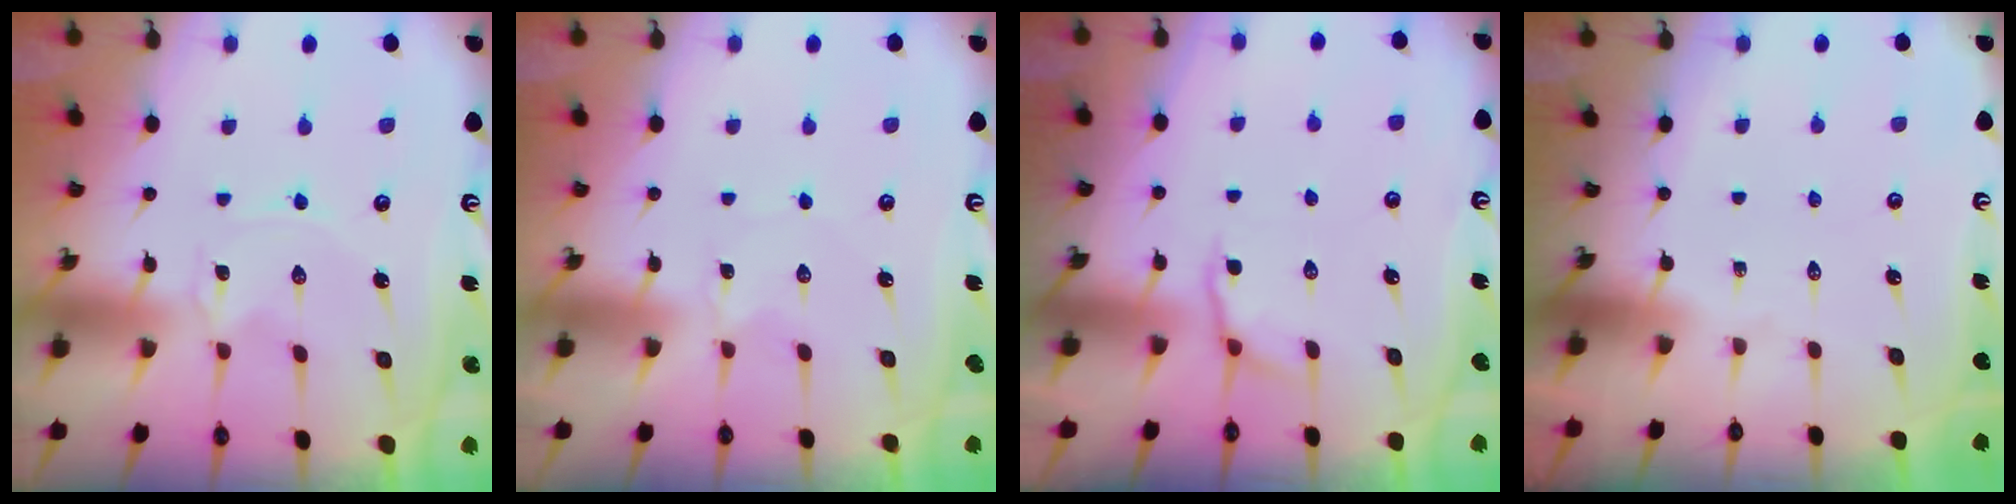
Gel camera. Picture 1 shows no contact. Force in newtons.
{"total": 0.9, "press": 0.9, "slide": 0.1}
{"total": 2.8, "press": 2.0, "slide": 2.0}
{"total": 0.0}